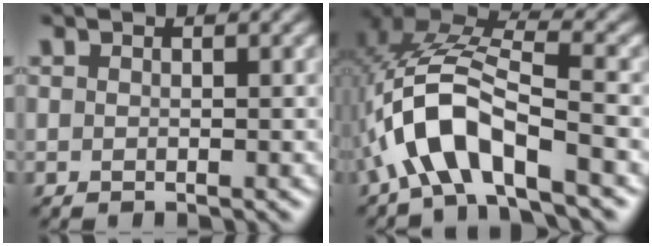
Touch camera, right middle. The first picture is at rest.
{"total": 8.1, "force": [-3.5, 3.1, 6.7], "torque": [-0.139, 0.014, -0.068]}